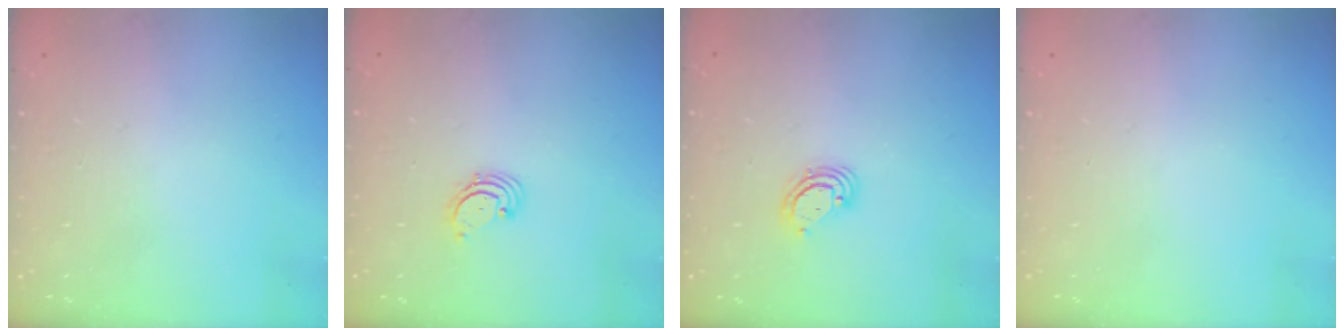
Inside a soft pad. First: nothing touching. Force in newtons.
{"total": 1.7, "press": 1.7, "slide": 0.2}
{"total": 3.6, "press": 3.6, "slide": 0.3}
{"total": 0.0}